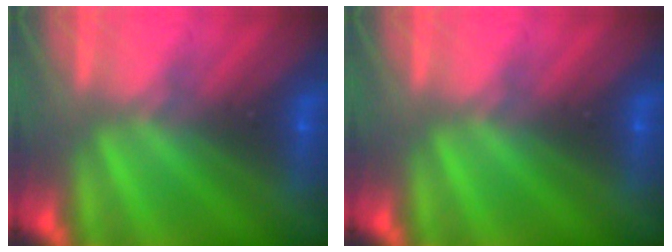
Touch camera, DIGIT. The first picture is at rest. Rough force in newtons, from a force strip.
{"total": 0.0}